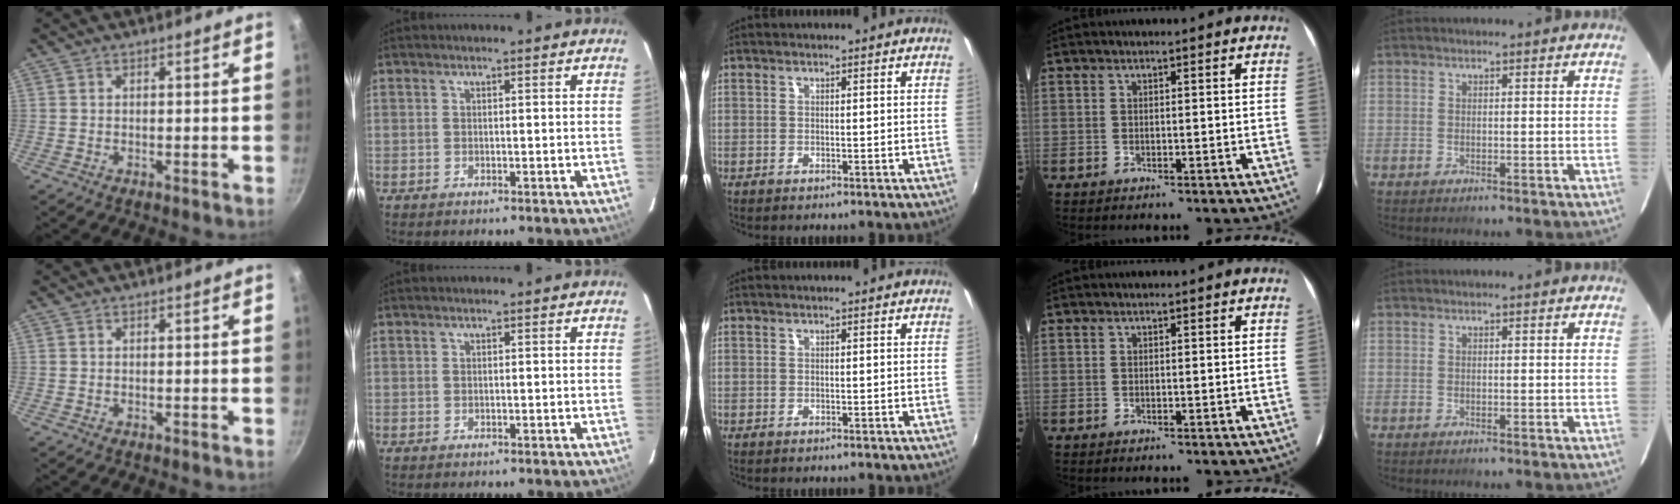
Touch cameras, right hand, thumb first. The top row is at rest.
{}